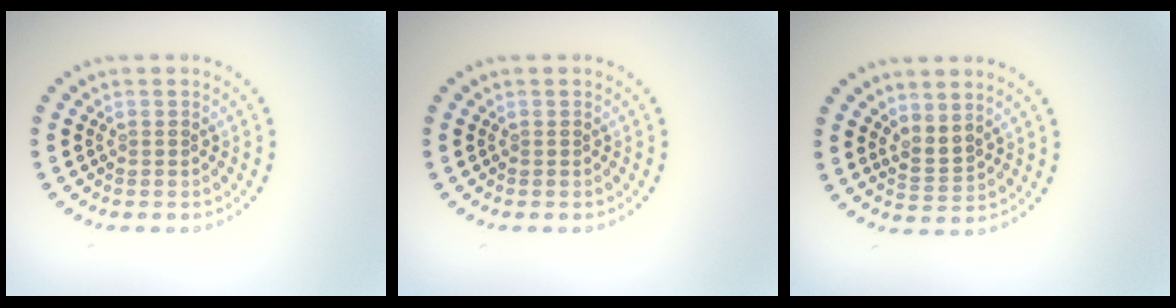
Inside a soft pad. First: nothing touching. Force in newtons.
{"total": 0.0}
{"total": 1.8, "press": 1.5, "slide": 1.0}